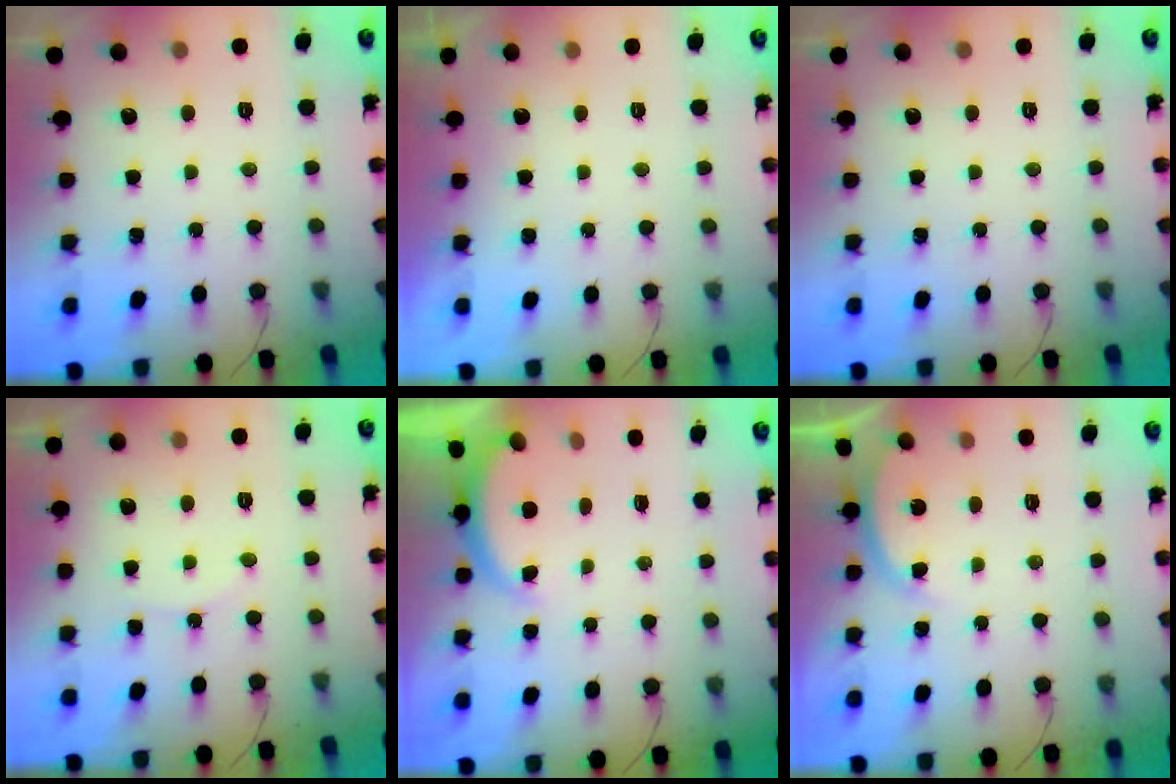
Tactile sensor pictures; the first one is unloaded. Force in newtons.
{"total": 1.1, "press": 1.0, "slide": 0.5}
{"total": 0.0}
{"total": 4.6, "press": 4.6, "slide": 0.5}
{"total": 3.0, "press": 2.9, "slide": 0.6}
{"total": 3.3, "press": 3.3, "slide": 0.4}